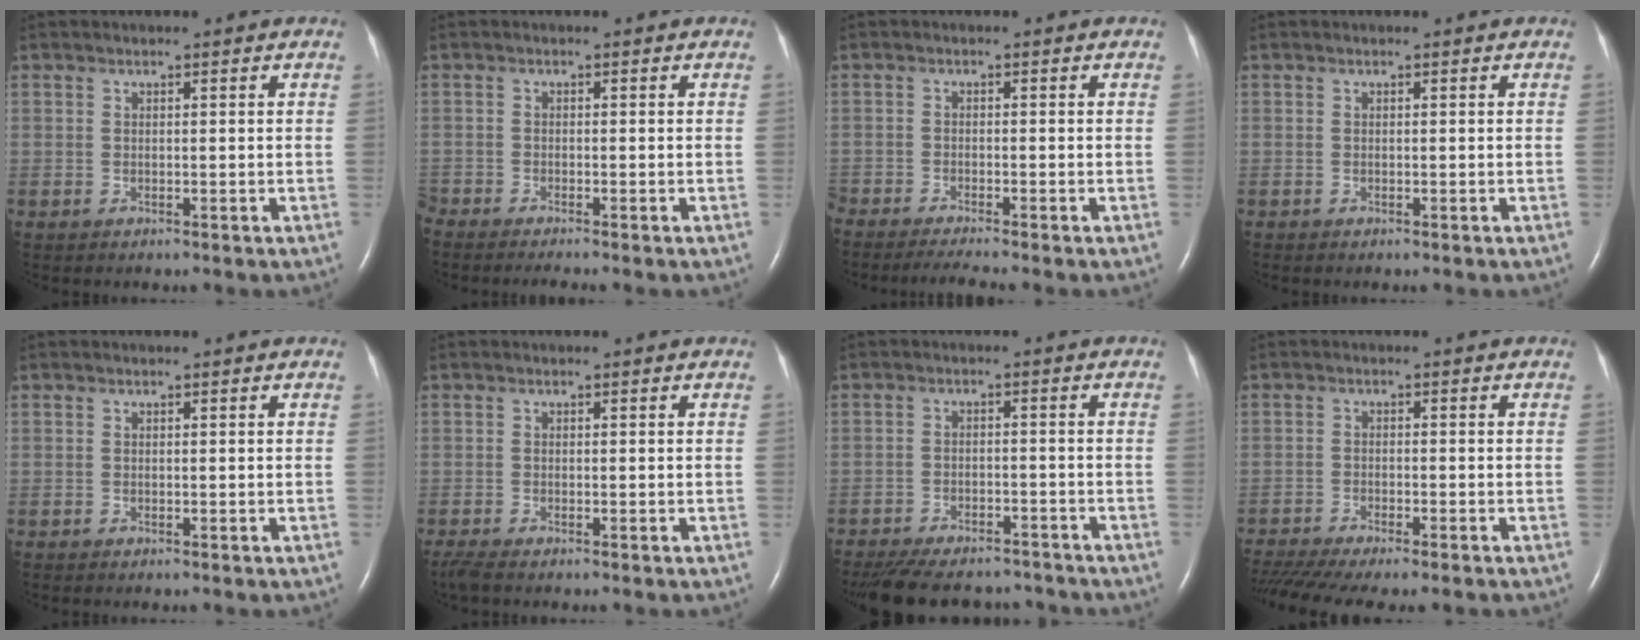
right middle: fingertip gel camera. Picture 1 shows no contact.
{"total": 2.9, "force": [-2.7, -0.3, 1.0], "torque": [-0.017, -0.008, -0.049]}
{"total": 4.8, "force": [-4.3, -0.5, 2.2], "torque": [-0.034, -0.015, -0.075]}
{"total": 0.0}
{"total": 0.0}
{"total": 1.8, "force": [-1.5, 0.2, 1.0], "torque": [-0.030, -0.009, -0.031]}
{"total": 14.2, "force": [-12.5, 4.7, 5.0], "torque": [-0.113, -0.006, -0.173]}
{"total": 11.2, "force": [-9.4, 1.3, 5.9], "torque": [-0.097, -0.012, -0.146]}